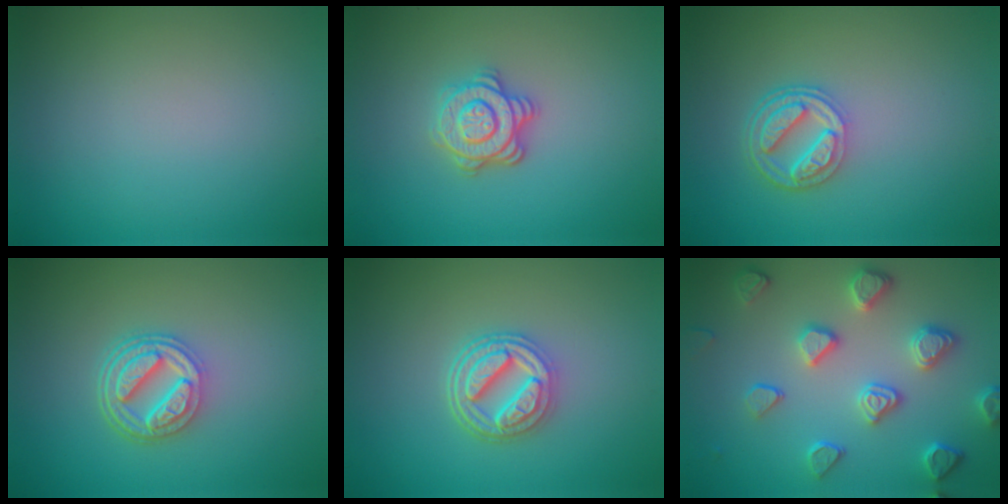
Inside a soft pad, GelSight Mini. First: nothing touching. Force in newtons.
{"total": 3.6, "press": 3.1, "slide": 1.9}
{"total": 4.1, "press": 3.2, "slide": 2.7}
{"total": 4.9, "press": 3.7, "slide": 3.2}
{"total": 4.7, "press": 3.7, "slide": 2.9}
{"total": 4.6, "press": 4.1, "slide": 2.0}